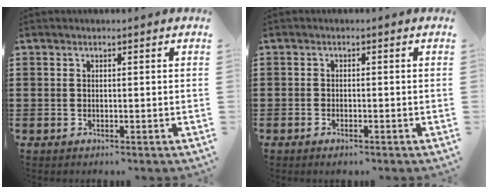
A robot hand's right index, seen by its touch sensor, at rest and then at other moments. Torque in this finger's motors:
{"motor_torque": [0.25, 0.54, 0.06, -0.01]}